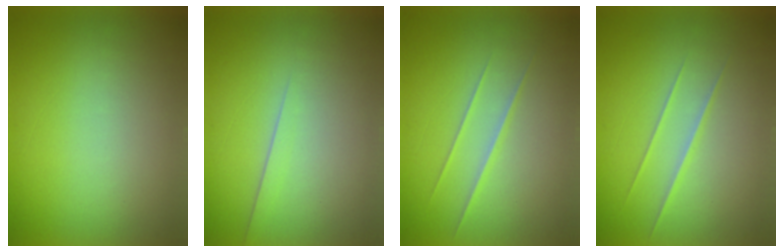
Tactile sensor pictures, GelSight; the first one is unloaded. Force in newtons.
{"total": 1.6}
{"total": 1.6}
{"total": 1.6}